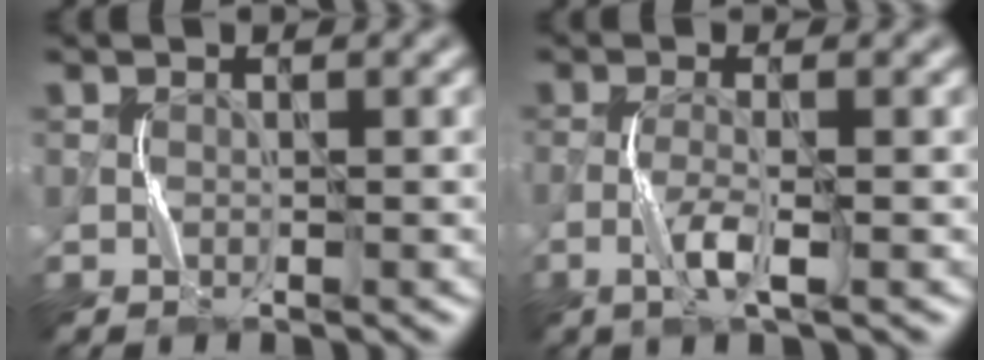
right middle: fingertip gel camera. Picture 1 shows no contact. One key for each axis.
{"total": 2.5, "fx": -1.2, "fy": 0.3, "fz": 2.2, "tx": -0.051, "ty": 0.007, "tz": -0.029}